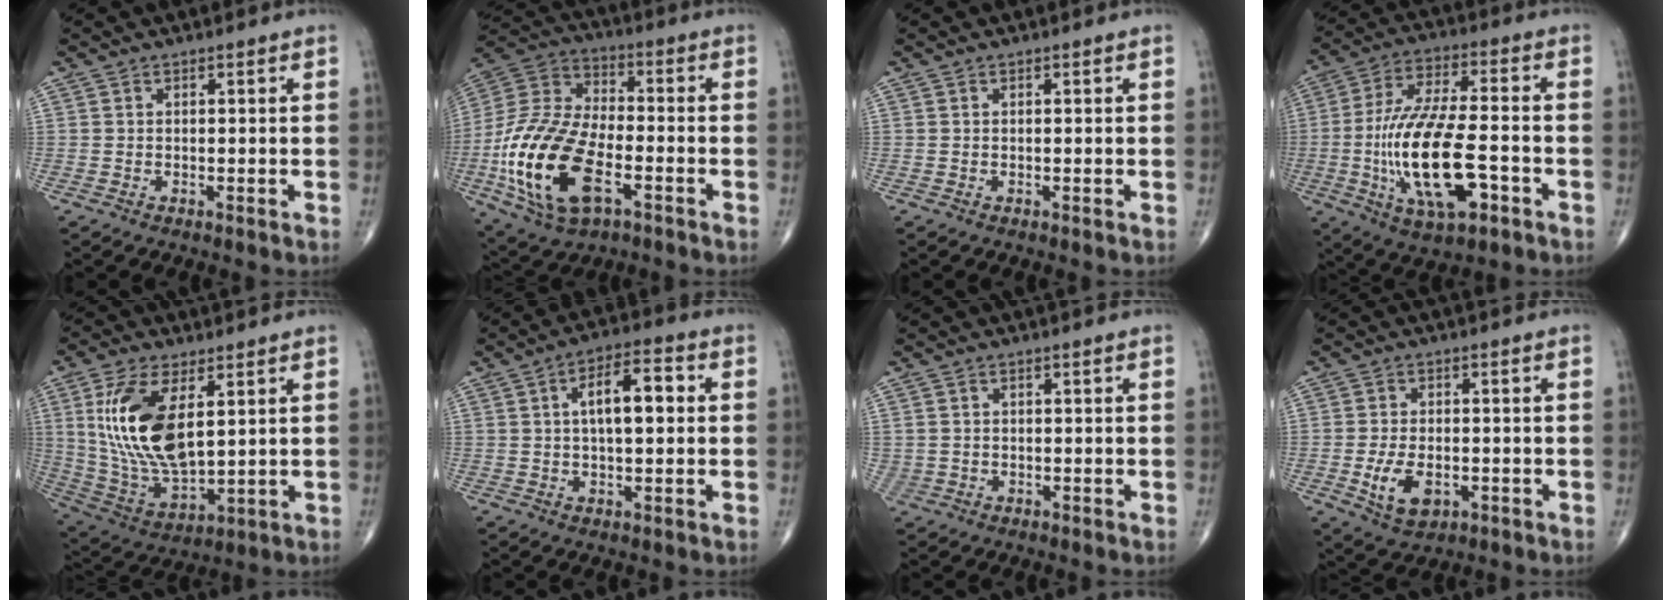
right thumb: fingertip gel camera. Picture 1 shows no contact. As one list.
[{"total": 22.4, "force": [-6.8, 11.6, 17.9], "torque": [-0.372, 0.017, -0.119]}, {"total": 0.0}, {"total": 19.3, "force": [-4.9, 7.5, 17.0], "torque": [-0.334, 0.022, -0.077]}, {"total": 17.7, "force": [4.7, 8.2, 15.0], "torque": [-0.296, -0.023, 0.102]}, {"total": 7.4, "force": [1.1, 3.0, 6.6], "torque": [-0.103, 0.015, 0.012]}, {"total": 1.7, "force": [-0.2, 1.6, 0.3], "torque": [0.000, 0.006, 0.004]}, {"total": 7.1, "force": [-2.0, 4.3, 5.3], "torque": [-0.092, 0.000, -0.025]}]